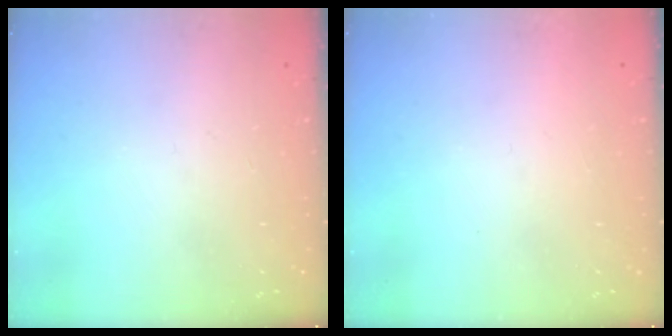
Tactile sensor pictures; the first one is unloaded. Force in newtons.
{"total": 1.5, "press": 1.5, "slide": 0.1}